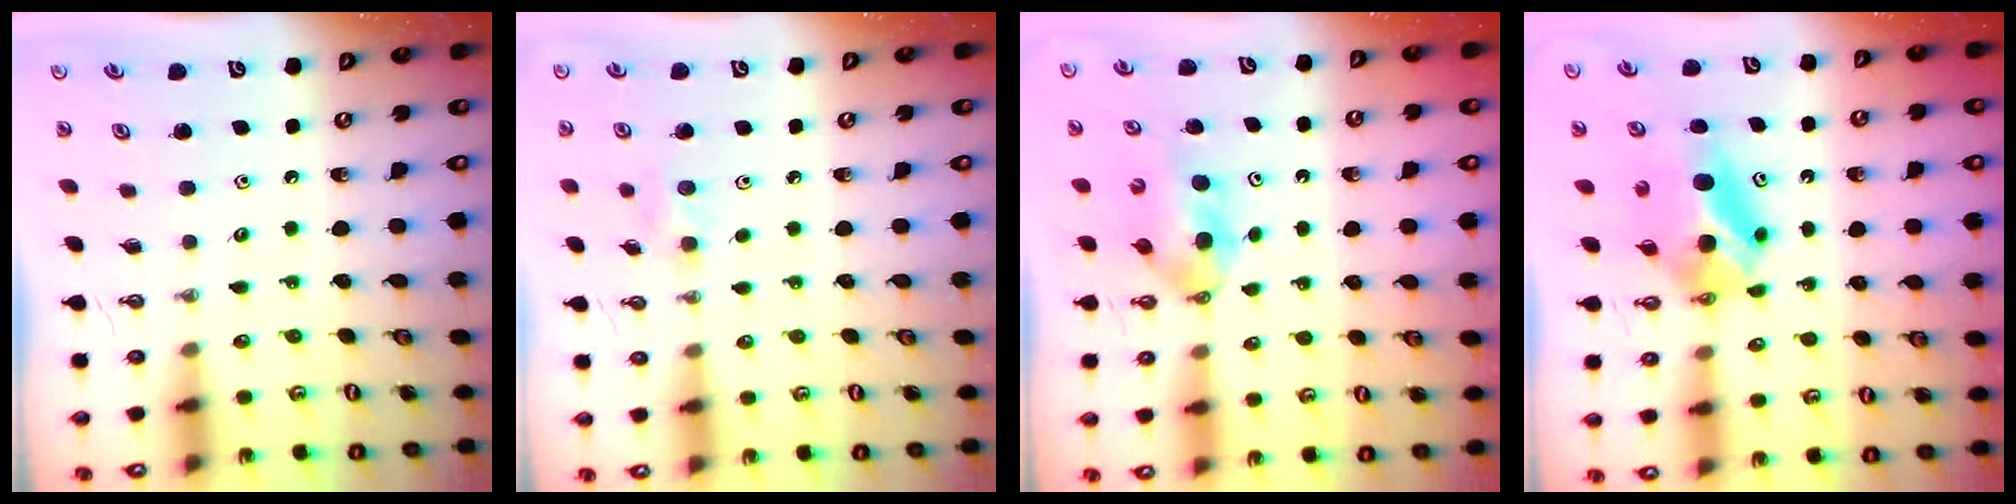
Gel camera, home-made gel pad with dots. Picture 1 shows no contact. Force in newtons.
{"total": 8.3, "press": 7.1, "slide": 4.2}
{"total": 5.2, "press": 5.1, "slide": 0.6}
{"total": 6.5, "press": 6.2, "slide": 1.9}